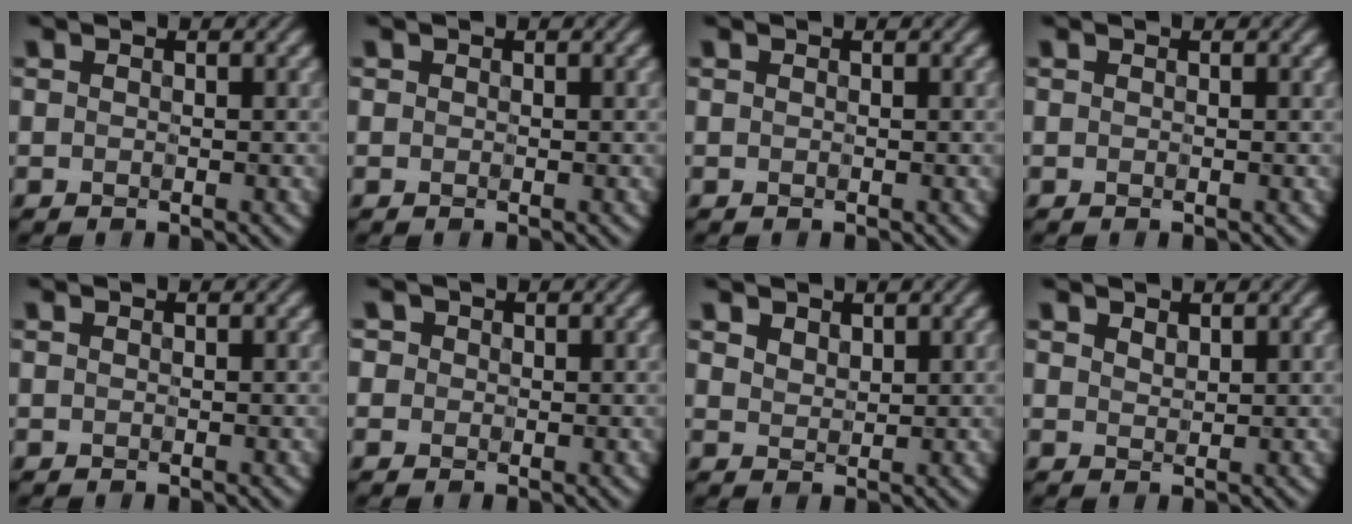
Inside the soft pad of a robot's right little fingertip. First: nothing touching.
{"total": 0.0}
{"total": 0.0}
{"total": 0.0}
{"total": 0.0}
{"total": 1.1, "force": [0.2, 1.1, 0.1], "torque": [-0.006, -0.010, 0.011]}
{"total": 1.9, "force": [1.2, 1.1, 0.9], "torque": [-0.023, -0.002, 0.030]}
{"total": 1.2, "force": [0.9, 0.6, 0.6], "torque": [-0.012, 0.000, 0.022]}